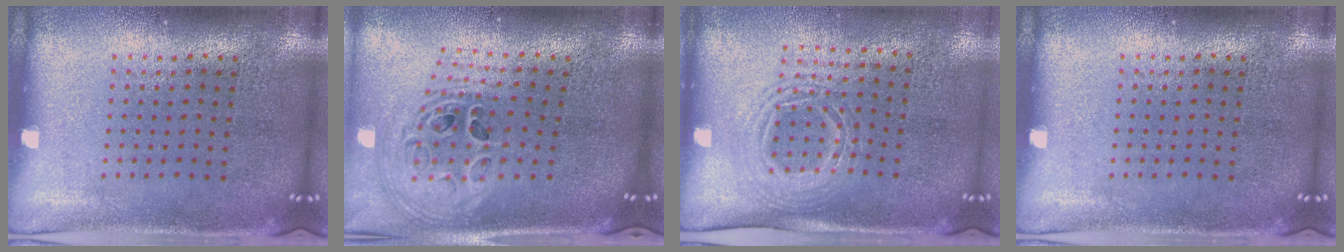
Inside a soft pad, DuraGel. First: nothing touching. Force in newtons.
{"total": 1.9, "press": 1.6, "slide": 1.1}
{"total": 1.5, "press": 1.3, "slide": 0.9}
{"total": 0.0}